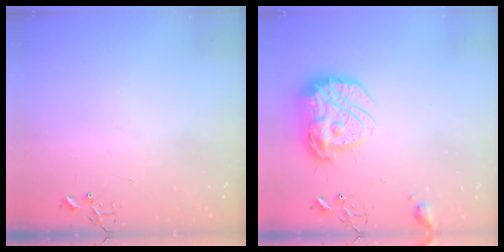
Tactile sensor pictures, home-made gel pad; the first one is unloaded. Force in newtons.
{"total": 18.2, "press": 18.2, "slide": 1.5}